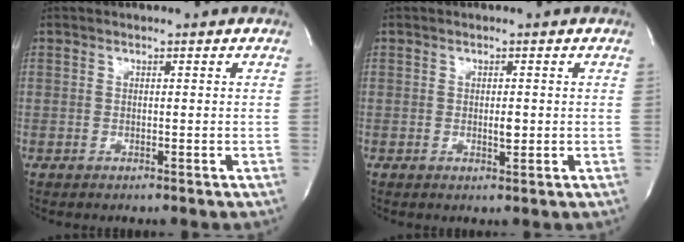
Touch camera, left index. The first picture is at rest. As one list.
[{"total": 1.4, "force": [-0.2, 0.5, 1.3], "torque": [-0.021, -0.004, -0.002]}]